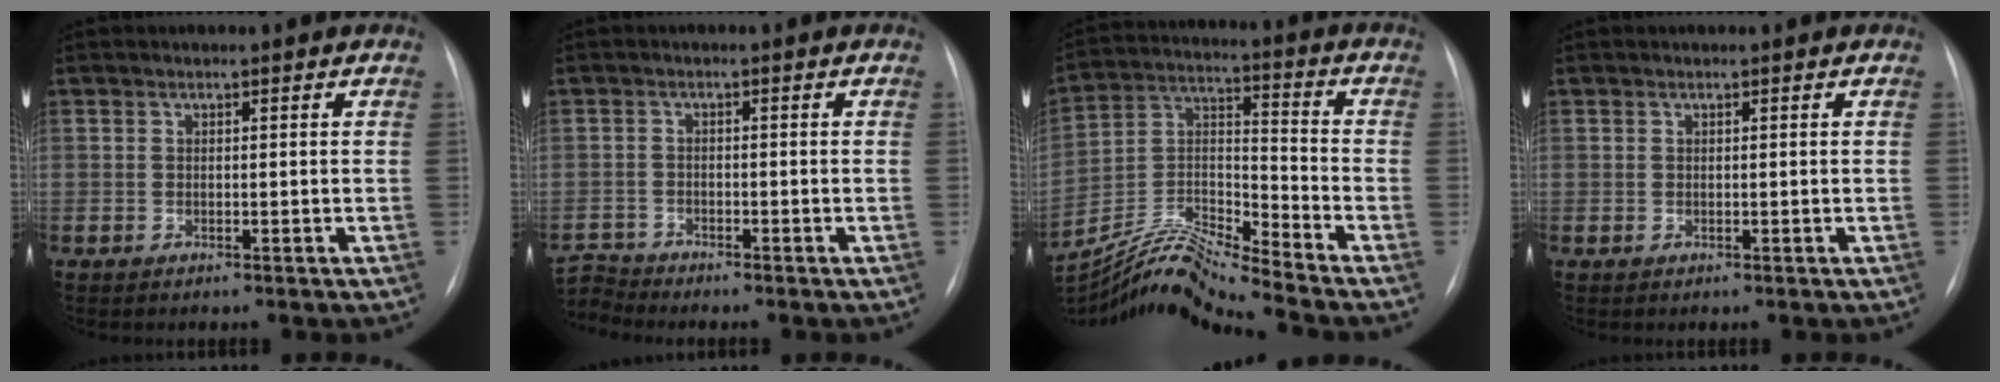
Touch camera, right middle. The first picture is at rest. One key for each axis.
{"total": 3.9, "fx": -3.7, "fy": -0.5, "fz": -0.9, "tx": 0.015, "ty": -0.010, "tz": -0.071}
{"total": 14.1, "fx": -13.3, "fy": -1.9, "fz": 4.1, "tx": -0.086, "ty": 0.019, "tz": -0.251}
{"total": 0.0}